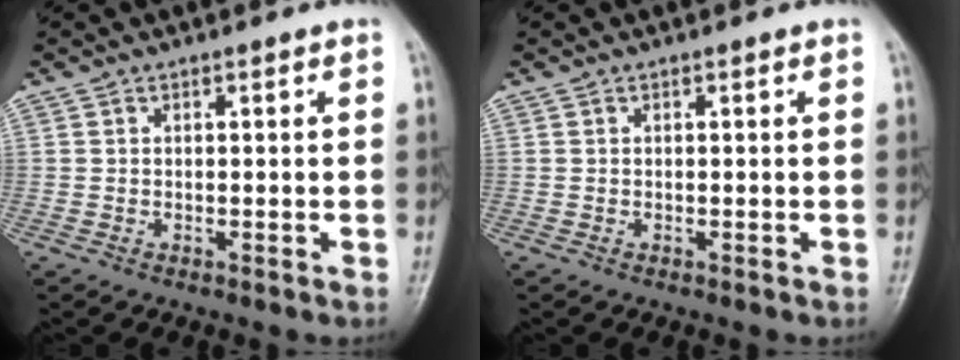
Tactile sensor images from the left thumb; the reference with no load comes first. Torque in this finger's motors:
{"motor_torque": [0.00, 0.00, -0.03, 0.02, 0.00]}